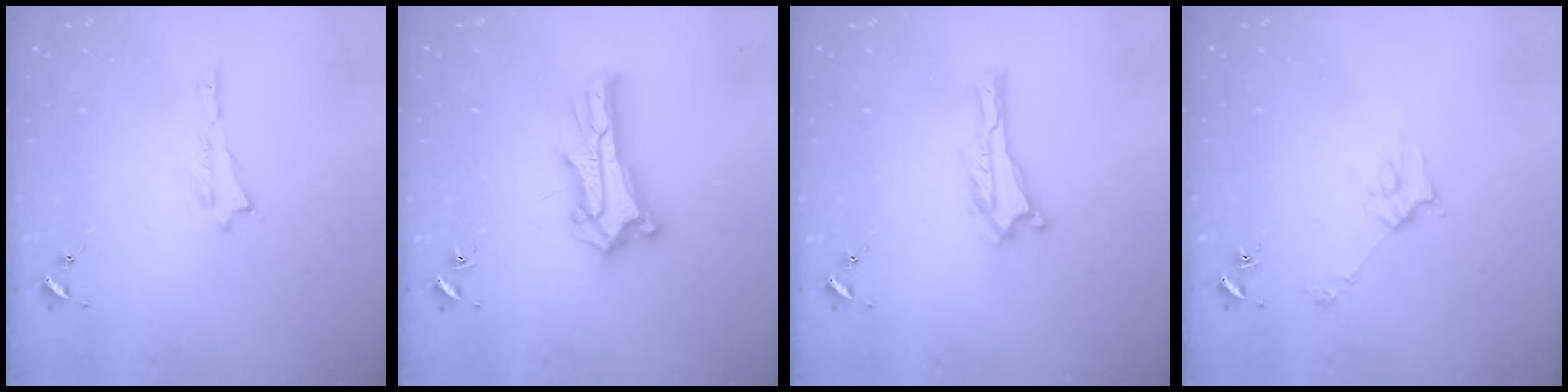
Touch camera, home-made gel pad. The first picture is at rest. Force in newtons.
{"total": 9.8, "press": 9.7, "slide": 0.7}
{"total": 0.0}
{"total": 2.8, "press": 2.8, "slide": 0.2}